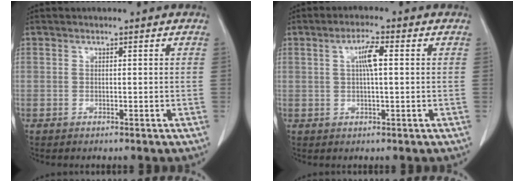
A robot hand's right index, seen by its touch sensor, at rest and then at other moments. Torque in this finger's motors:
{"motor_torque": [0.46, -0.06, 0.12, 0.07]}